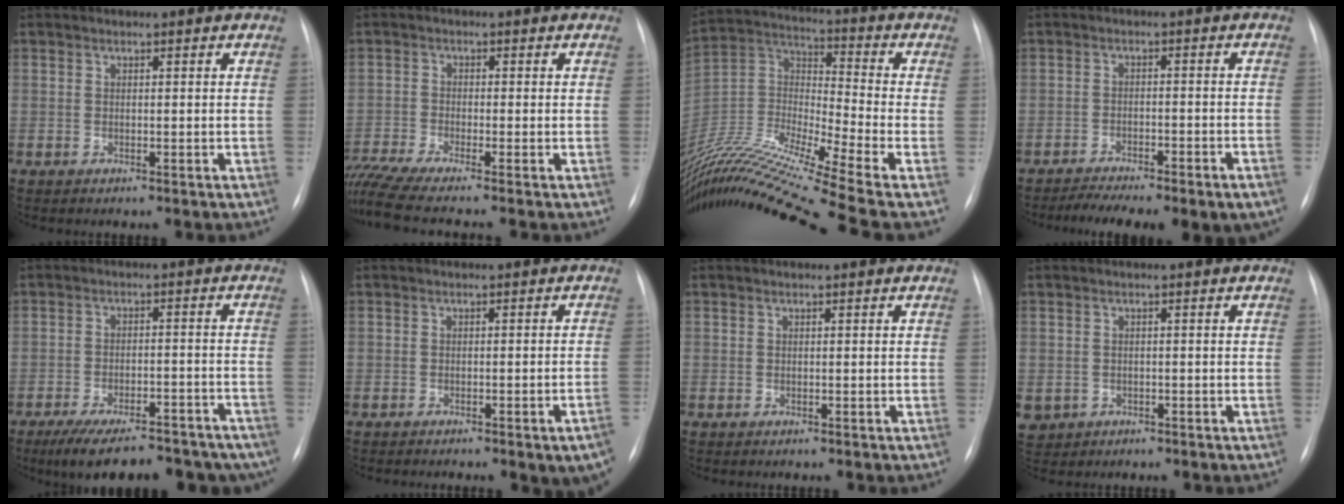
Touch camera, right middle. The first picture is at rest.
{"total": 7.9, "force": [-6.8, -1.6, 3.7], "torque": [-0.069, -0.022, -0.118]}
{"total": 23.7, "force": [-19.4, -1.9, 13.6], "torque": [-0.296, -0.020, -0.356]}
{"total": 12.5, "force": [-9.3, 2.7, 7.9], "torque": [-0.110, 0.001, -0.131]}
{"total": 20.0, "force": [-16.3, 6.5, 9.6], "torque": [-0.125, -0.001, -0.213]}
{"total": 6.5, "force": [-4.4, 0.8, 4.8], "torque": [-0.046, 0.002, -0.052]}
{"total": 0.0}
{"total": 5.1, "force": [-2.2, 4.4, 1.3], "torque": [-0.040, -0.001, -0.027]}